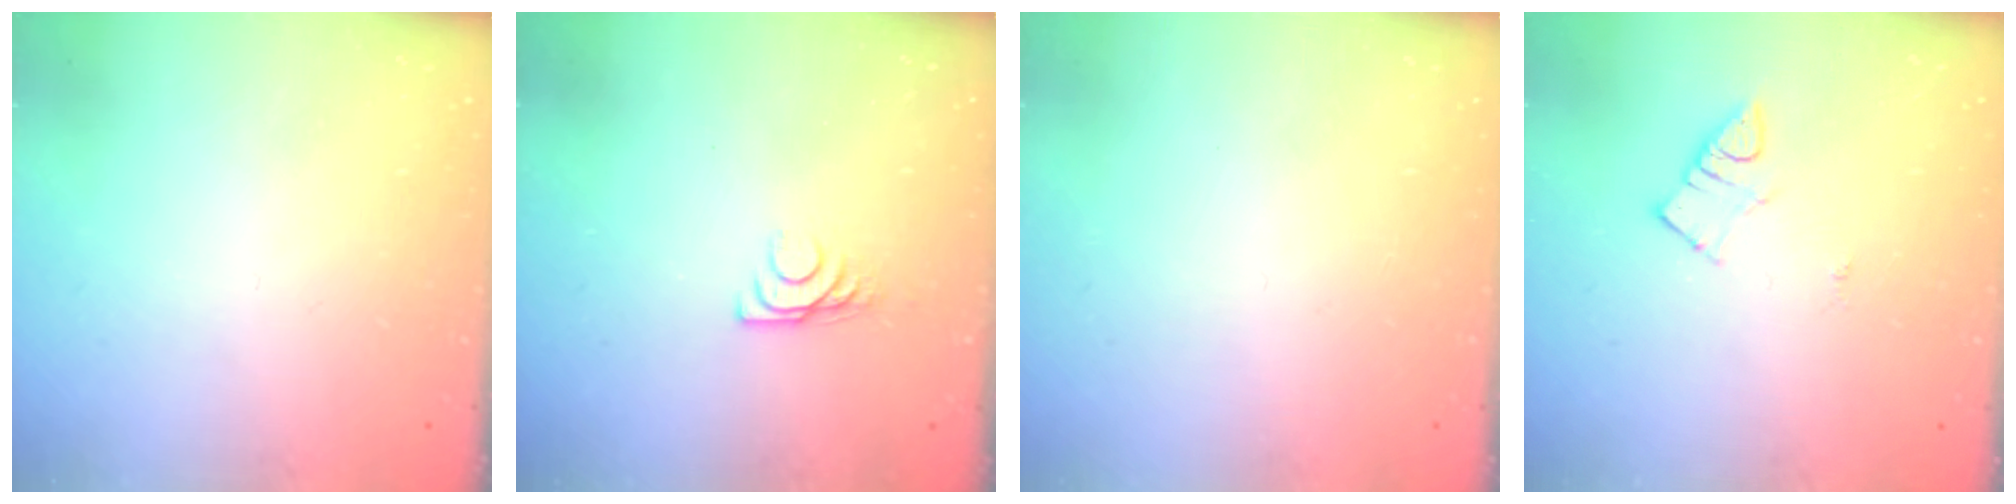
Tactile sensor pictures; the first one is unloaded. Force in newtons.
{"total": 6.8, "press": 6.8, "slide": 0.6}
{"total": 1.6, "press": 1.6, "slide": 0.1}
{"total": 3.4, "press": 3.4, "slide": 0.5}